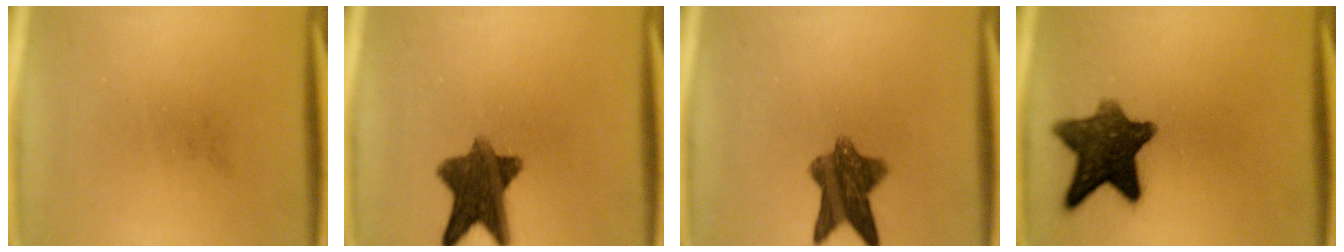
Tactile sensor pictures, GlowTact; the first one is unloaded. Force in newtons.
{"total": 9.9}
{"total": 8.6}
{"total": 11.3}